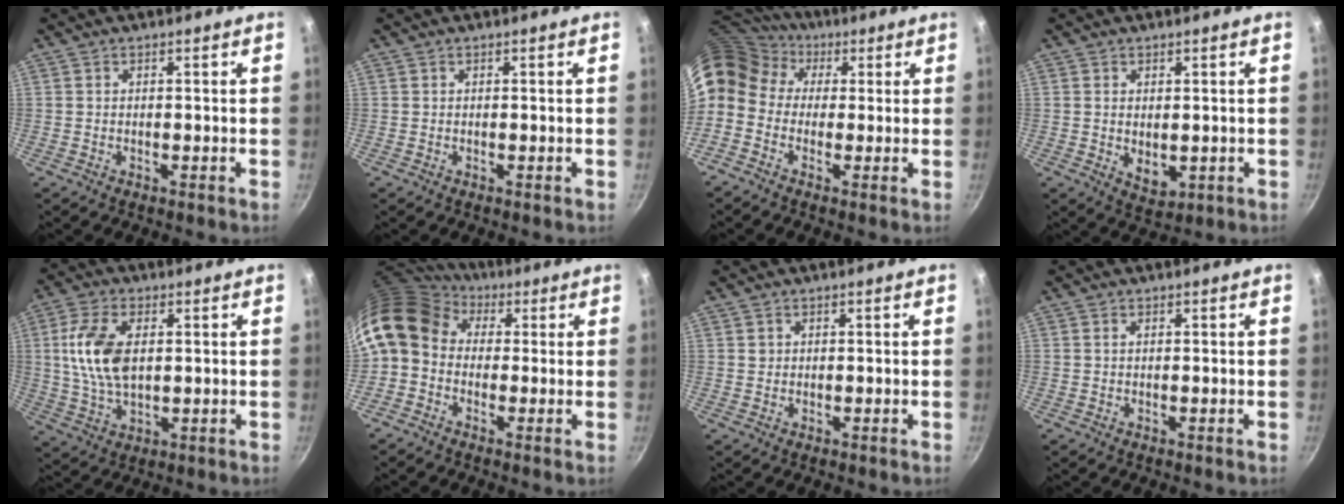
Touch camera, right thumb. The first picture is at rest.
{"total": 0.0}
{"total": 13.4, "force": [2.8, 11.2, 6.9], "torque": [-0.148, 0.038, 0.025]}
{"total": 5.0, "force": [0.2, 3.3, 3.8], "torque": [-0.052, -0.015, 0.012]}
{"total": 11.5, "force": [1.8, 6.5, 9.3], "torque": [-0.177, -0.001, 0.034]}
{"total": 13.4, "force": [2.2, 10.5, 8.1], "torque": [-0.151, 0.032, 0.017]}
{"total": 0.8, "force": [0.3, 0.8, 0.2], "torque": [0.003, 0.004, 0.003]}
{"total": 0.5, "force": [0.2, 0.3, 0.3], "torque": [-0.006, 0.001, 0.003]}